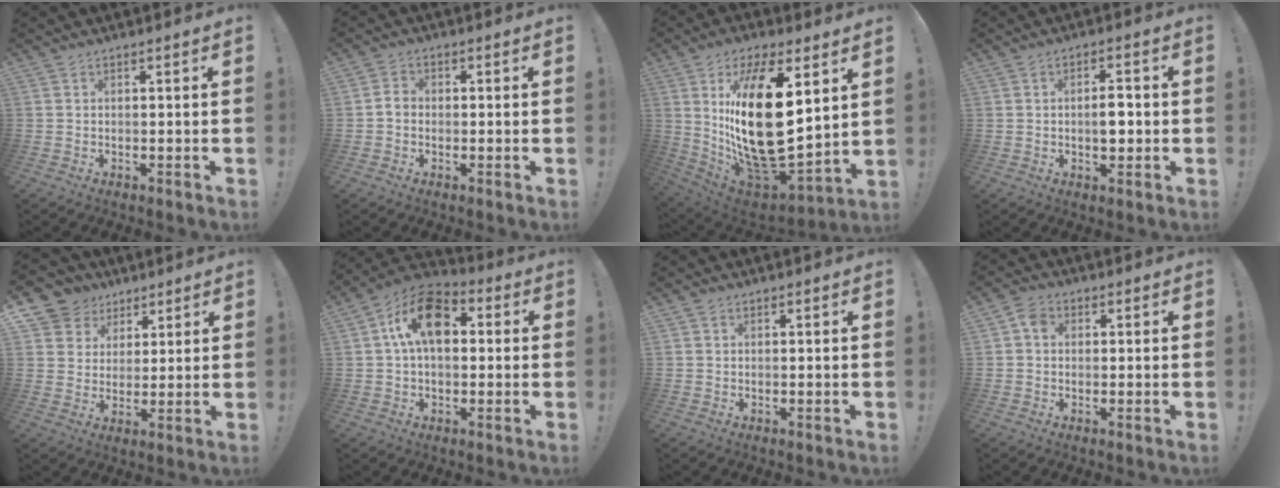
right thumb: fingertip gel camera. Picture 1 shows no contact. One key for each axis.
{"total": 2.7, "fx": -0.7, "fy": 2.3, "fz": 1.3, "tx": -0.014, "ty": 0.010, "tz": -0.013}
{"total": 28.4, "fx": 6.4, "fy": 13.2, "fz": 24.2, "tx": -0.460, "ty": -0.058, "tz": 0.121}
{"total": 5.0, "fx": -0.4, "fy": 3.3, "fz": 3.7, "tx": -0.045, "ty": 0.006, "tz": -0.011}
{"total": 8.6, "fx": 4.3, "fy": 7.4, "fz": 1.4, "tx": -0.029, "ty": -0.027, "tz": 0.090}
{"total": 16.0, "fx": 4.2, "fy": 9.6, "fz": 12.0, "tx": -0.209, "ty": 0.006, "tz": 0.074}
{"total": 0.0}
{"total": 4.0, "fx": 0.5, "fy": 3.1, "fz": 2.4, "tx": -0.039, "ty": 0.008, "tz": 0.010}